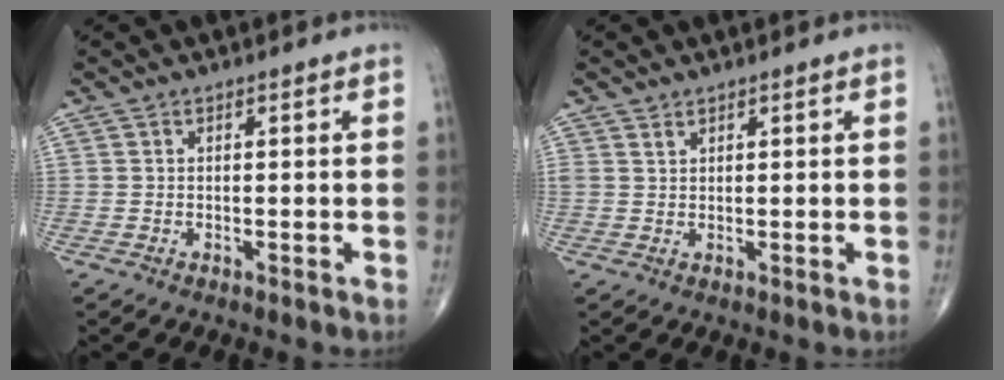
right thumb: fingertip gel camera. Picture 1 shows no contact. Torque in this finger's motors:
{"motor_torque": [-0.07, -0.48, 0.33, 0.33, 0.01]}